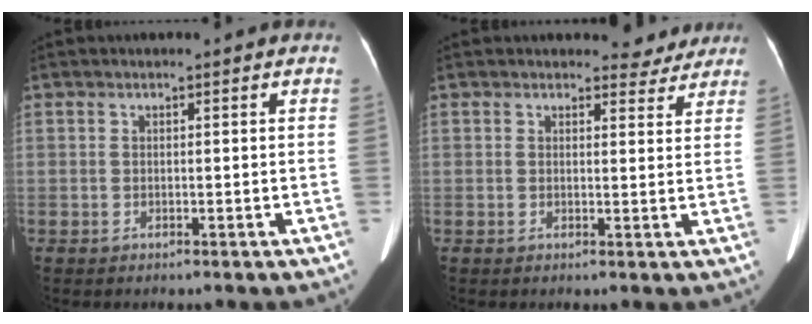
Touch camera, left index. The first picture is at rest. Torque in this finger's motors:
{"motor_torque": [-0.05, -0.22, -0.06, 0.01]}